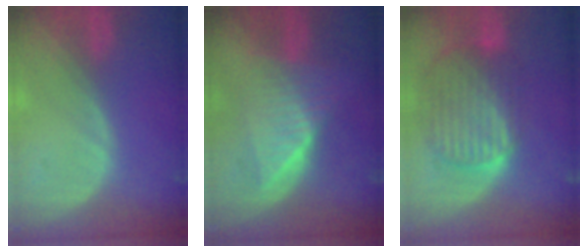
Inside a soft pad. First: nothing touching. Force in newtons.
{"total": 7.1, "press": 7.1, "slide": 0.2}
{"total": 10.3, "press": 8.7, "slide": 5.6}